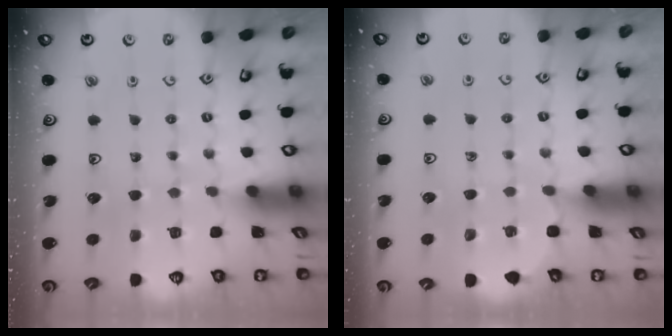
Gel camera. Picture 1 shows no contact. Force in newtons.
{"total": 3.9, "press": 3.8, "slide": 0.4}